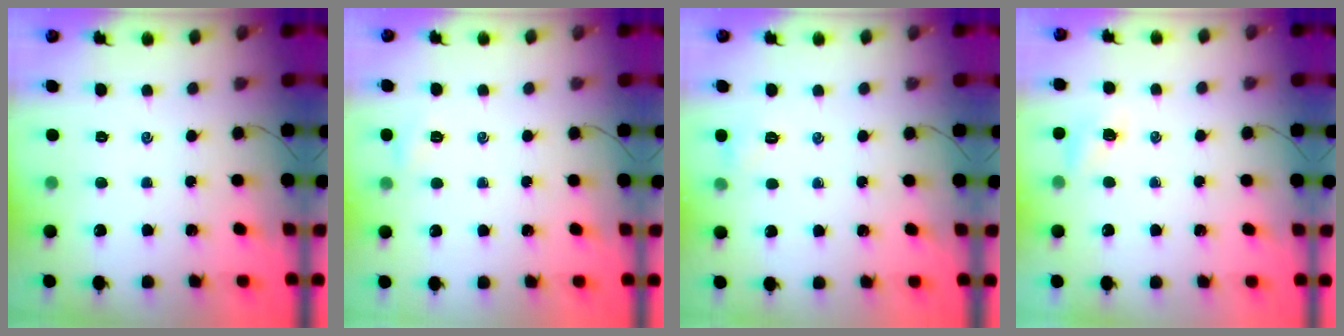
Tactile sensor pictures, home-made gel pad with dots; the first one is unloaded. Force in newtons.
{"total": 2.8, "press": 2.7, "slide": 0.8}
{"total": 4.1, "press": 4.0, "slide": 1.1}
{"total": 4.8, "press": 4.6, "slide": 1.3}